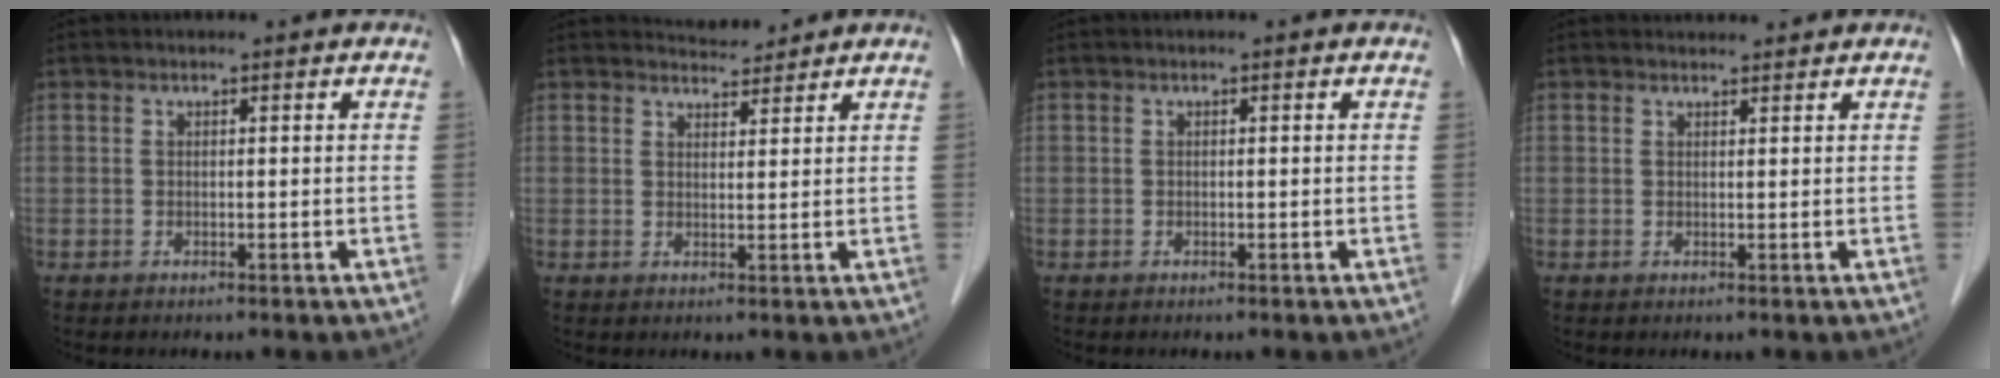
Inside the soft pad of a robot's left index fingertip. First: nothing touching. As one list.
[{"total": 2.5, "force": [2.5, 0.2, -0.3], "torque": [-0.004, -0.001, 0.044]}, {"total": 0.0}, {"total": 1.6, "force": [1.6, 0.3, -0.1], "torque": [-0.010, 0.007, 0.025]}]